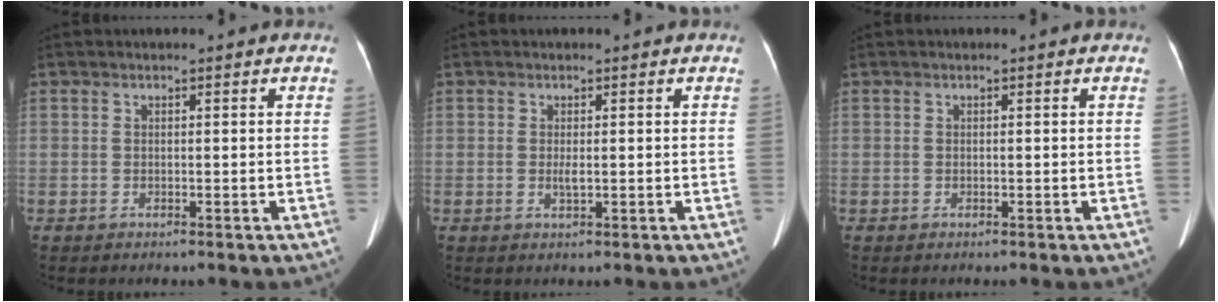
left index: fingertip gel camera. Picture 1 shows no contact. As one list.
[{"total": 1.2, "force": [0.0, 0.3, 1.1], "torque": [-0.023, -0.004, 0.002]}, {"total": 0.0}]